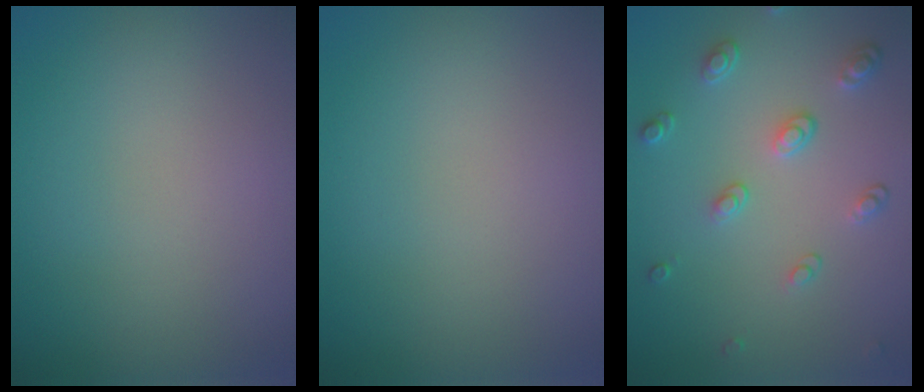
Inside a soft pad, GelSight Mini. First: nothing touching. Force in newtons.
{"total": 0.0}
{"total": 2.8, "press": 2.5, "slide": 1.1}